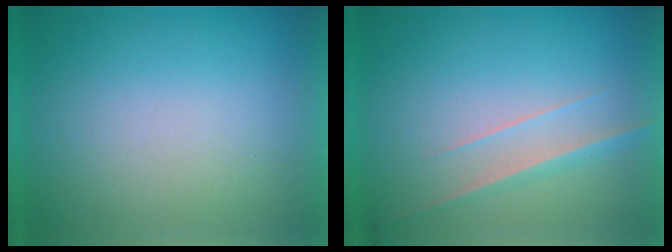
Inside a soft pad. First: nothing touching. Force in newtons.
{"total": 2.8}